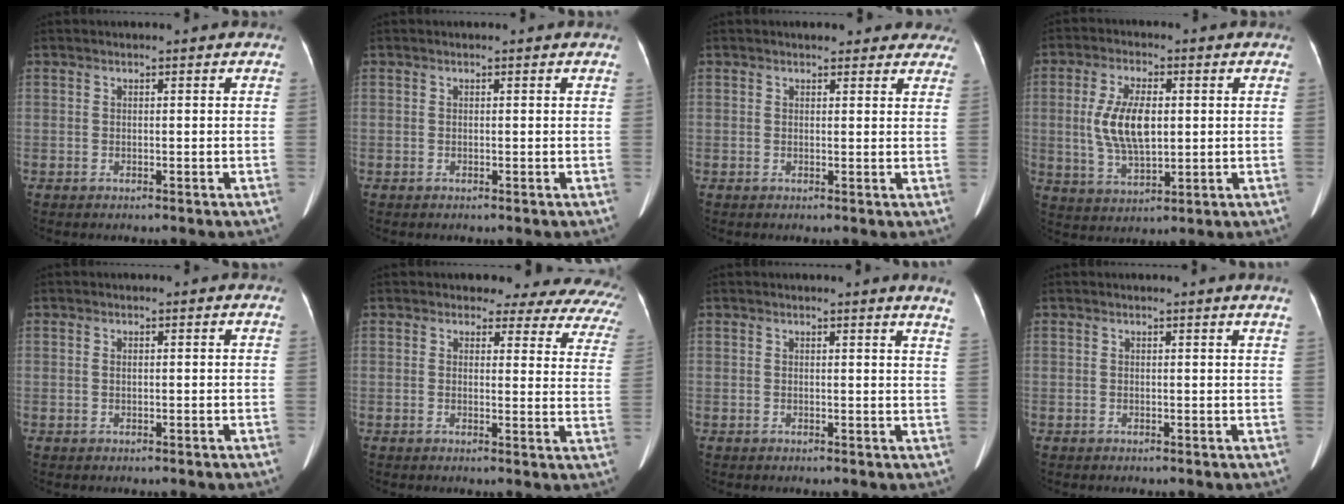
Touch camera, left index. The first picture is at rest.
{"total": 0.0}
{"total": 8.6, "force": [7.6, 3.0, 2.7], "torque": [-0.005, 0.007, 0.074]}
{"total": 8.9, "force": [0.7, 3.7, 8.0], "torque": [-0.177, 0.007, 0.020]}
{"total": 0.5, "force": [0.1, 0.3, 0.4], "torque": [-0.015, 0.003, 0.004]}
{"total": 15.2, "force": [13.1, 5.3, 5.6], "torque": [-0.038, -0.045, 0.110]}
{"total": 4.4, "force": [4.0, -0.8, 1.8], "torque": [-0.020, -0.024, 0.019]}
{"total": 1.7, "force": [1.5, -0.4, 0.6], "torque": [-0.022, -0.009, 0.013]}